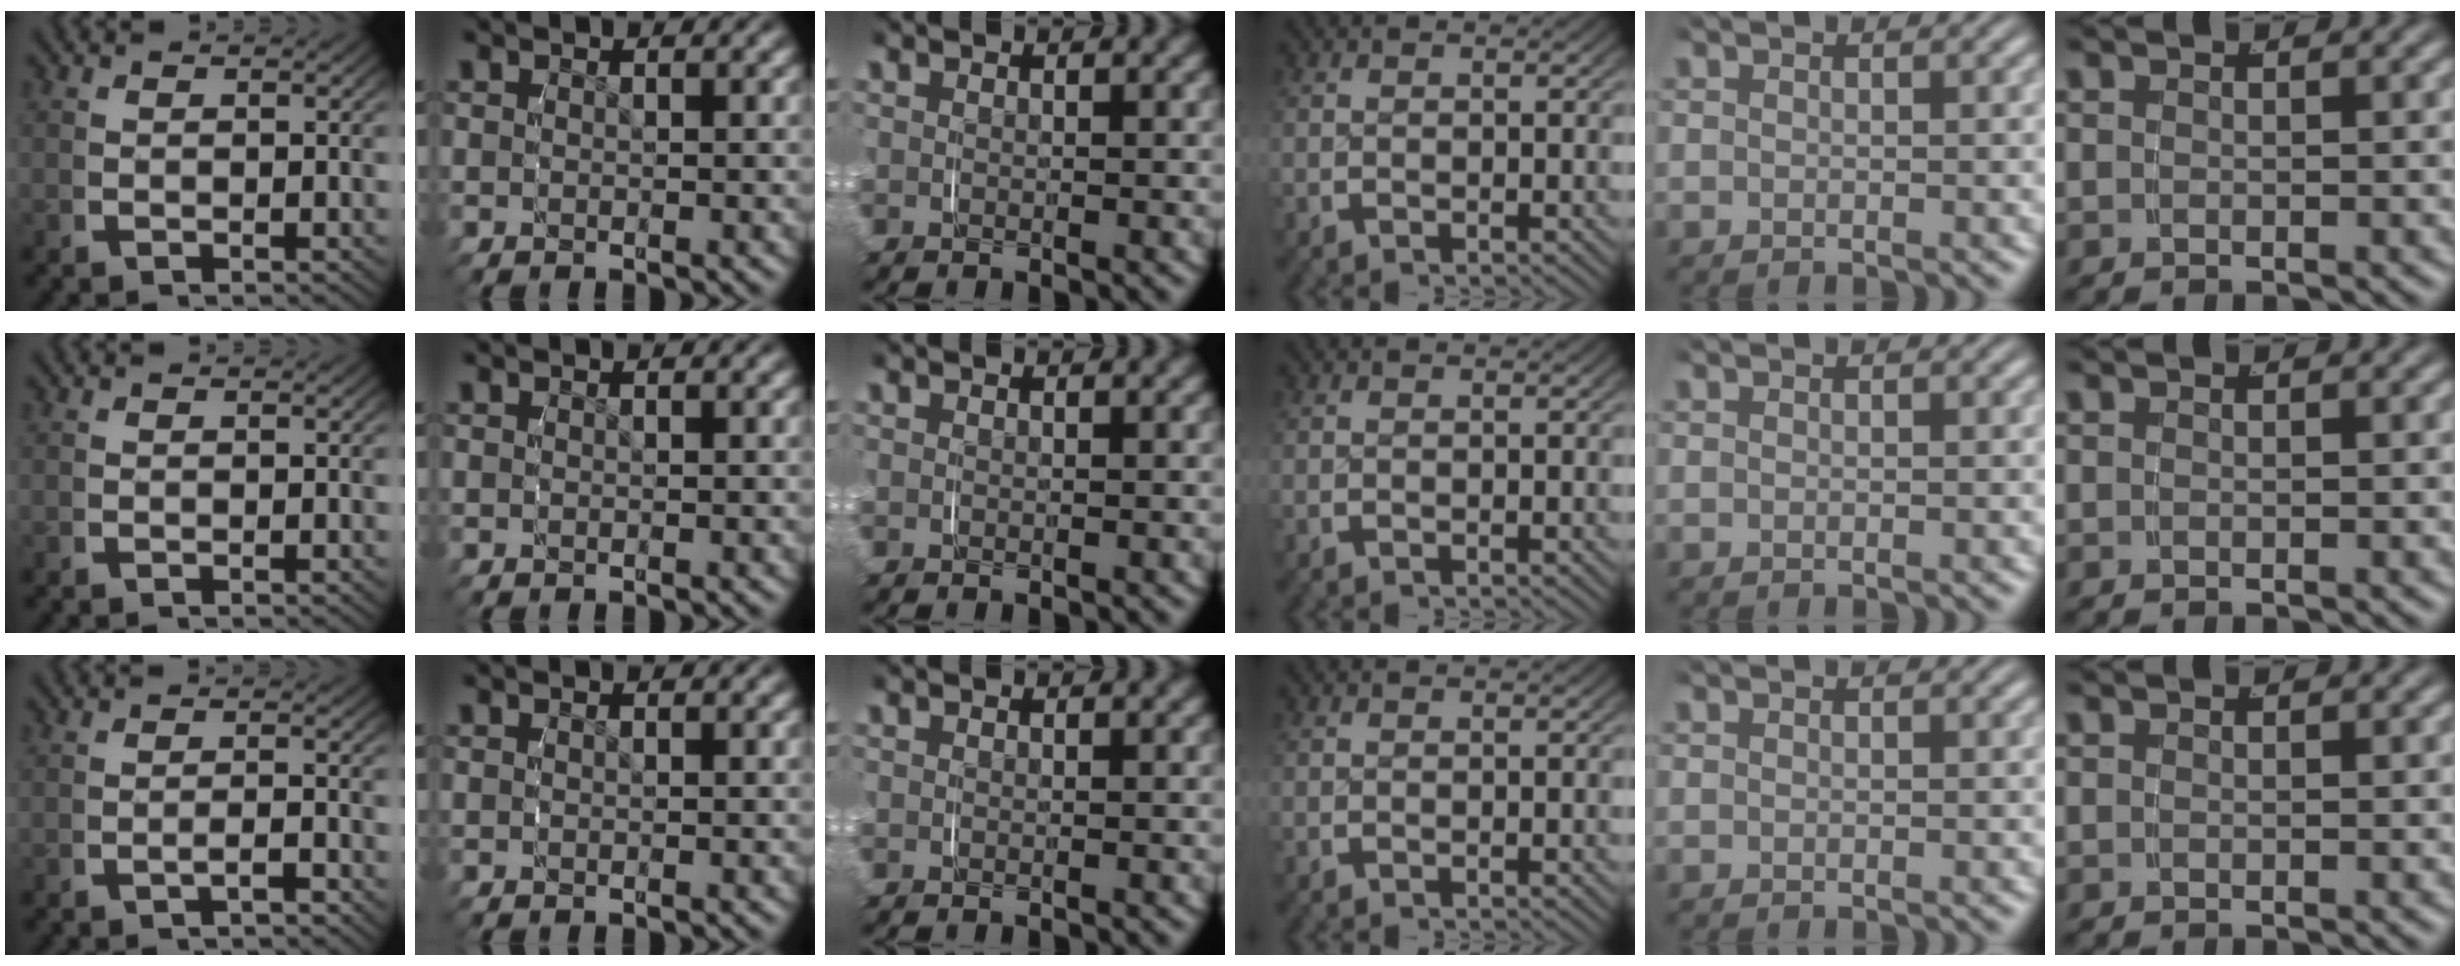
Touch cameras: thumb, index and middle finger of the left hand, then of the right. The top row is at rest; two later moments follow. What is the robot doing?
{"motion": "grasp_and_lifting", "object": "paper"}